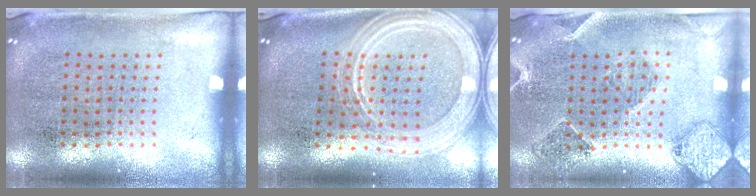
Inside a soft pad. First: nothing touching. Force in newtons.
{"total": 2.3, "press": 2.1, "slide": 1.1}
{"total": 0.7, "press": 0.7, "slide": 0.3}